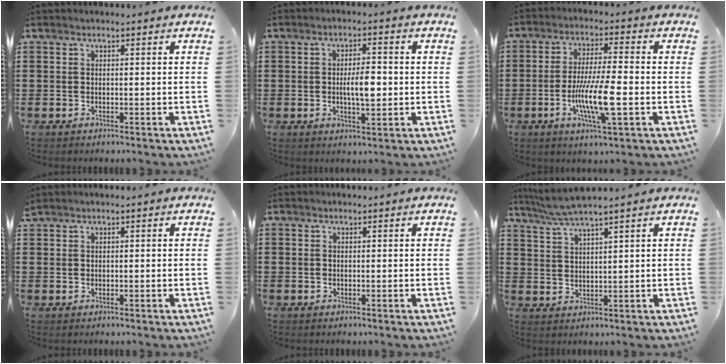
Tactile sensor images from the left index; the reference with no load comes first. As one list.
[{"total": 4.9, "force": [-0.2, 1.7, 4.6], "torque": [-0.074, 0.002, -0.008]}, {"total": 9.5, "force": [-2.6, 1.6, 9.0], "torque": [-0.173, -0.009, -0.049]}, {"total": 0.6, "force": [0.5, 0.1, 0.2], "torque": [-0.005, 0.001, 0.011]}, {"total": 0.0}, {"total": 3.9, "force": [3.4, -0.1, 1.9], "torque": [-0.046, -0.011, 0.061]}]